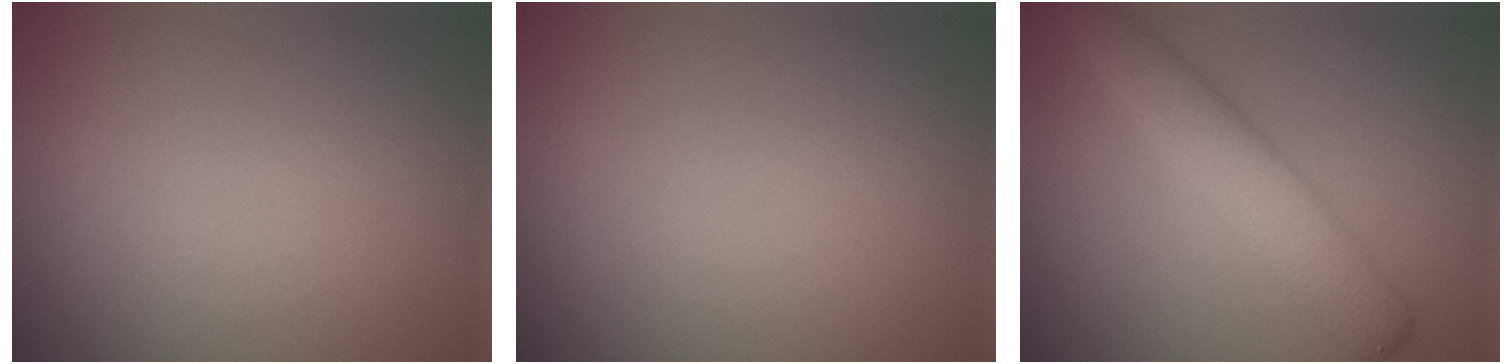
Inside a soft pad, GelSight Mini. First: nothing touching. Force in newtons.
{"total": 0.0}
{"total": 4.8, "press": 4.8, "slide": 0.1}